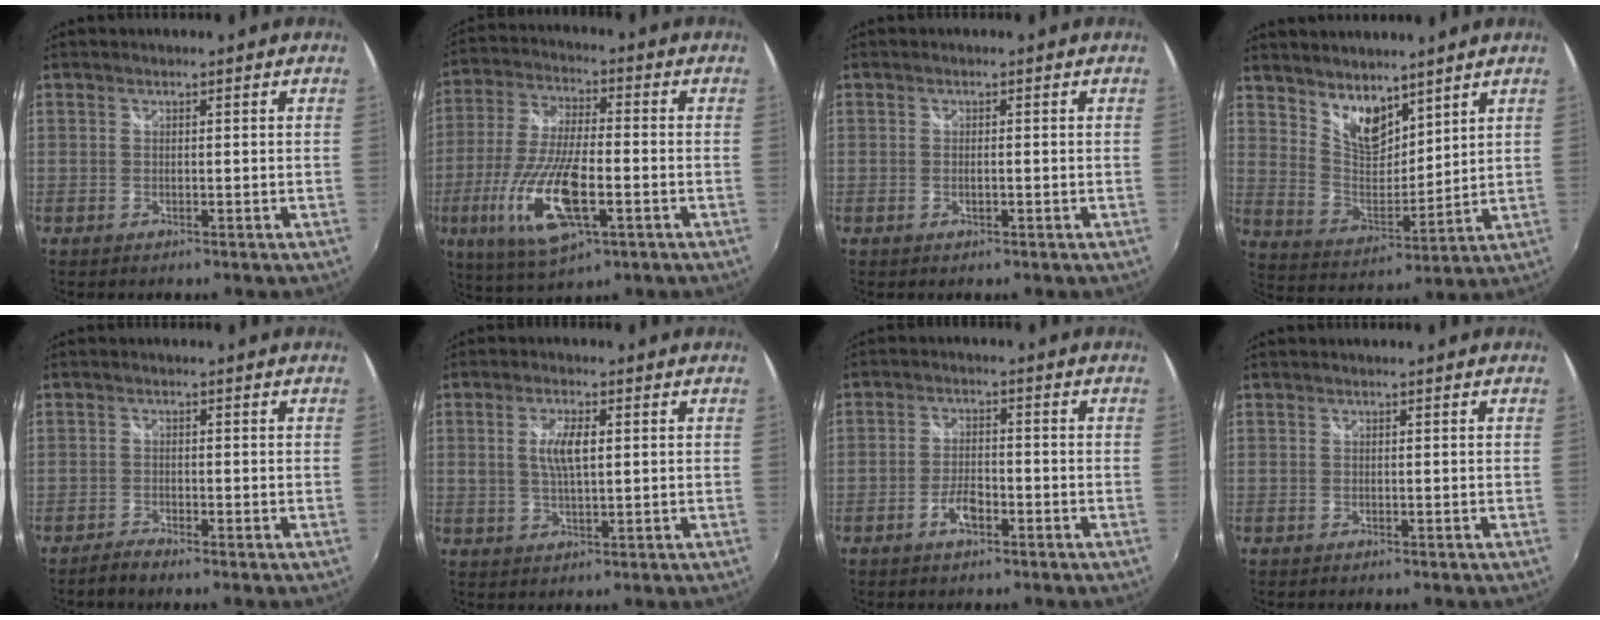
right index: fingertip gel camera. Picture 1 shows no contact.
{"total": 16.5, "force": [-5.5, 5.1, 14.7], "torque": [-0.311, -0.023, -0.101]}
{"total": 1.1, "force": [-0.3, 0.4, 1.0], "torque": [-0.020, -0.001, -0.006]}
{"total": 9.9, "force": [7.4, 4.6, 4.5], "torque": [-0.074, 0.000, 0.147]}
{"total": 1.5, "force": [-1.4, -0.1, 0.5], "torque": [-0.018, -0.004, -0.031]}
{"total": 5.5, "force": [1.0, 1.9, 5.0], "torque": [-0.095, 0.002, 0.020]}
{"total": 4.4, "force": [-2.3, 1.9, 3.2], "torque": [-0.070, 0.003, -0.042]}
{"total": 0.0}